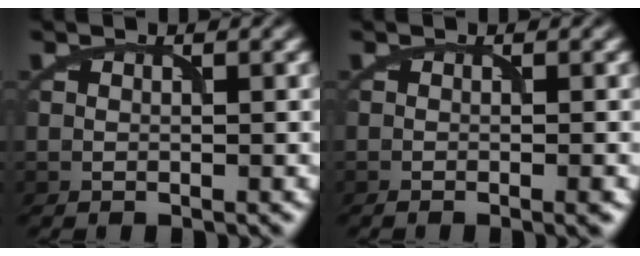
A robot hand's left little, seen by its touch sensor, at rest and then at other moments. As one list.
[{"total": 1.6, "force": [-0.6, 0.4, 1.4], "torque": [-0.012, -0.003, -0.008]}]